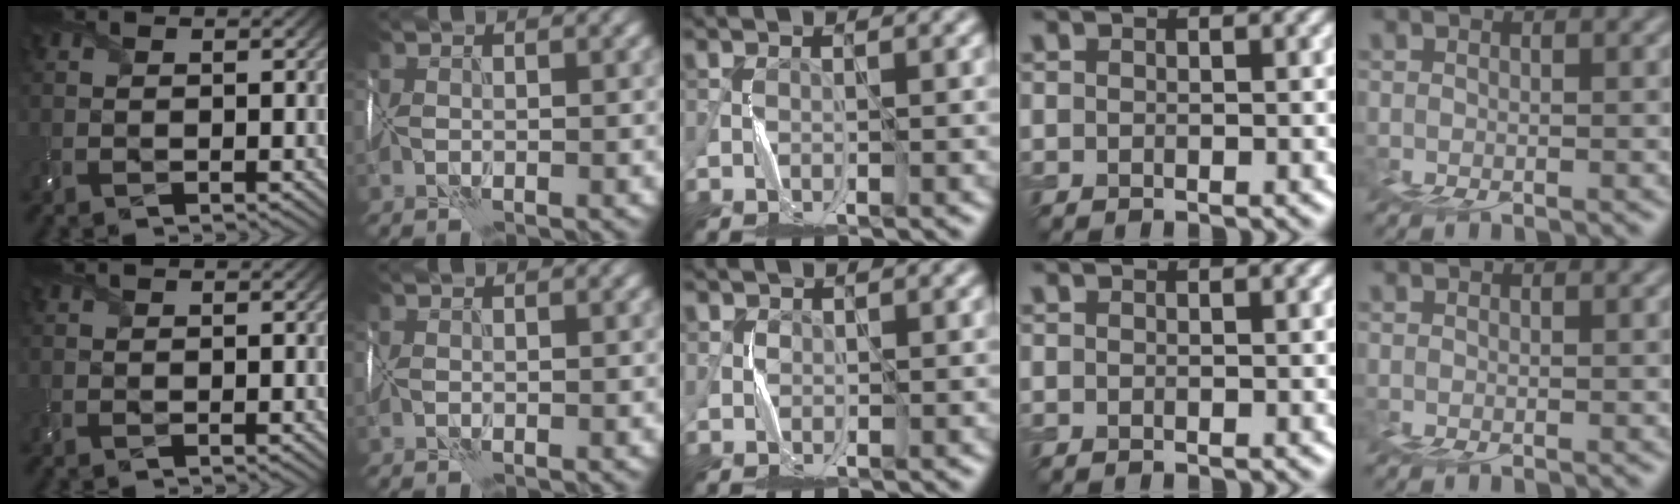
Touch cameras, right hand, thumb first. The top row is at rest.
{"thumb": {"total": 0.6, "force": [0.4, 0.0, 0.4], "torque": [-0.008, 0.002, 0.007]}, "middle": {"total": 1.4, "force": [0.5, -0.5, -1.2], "torque": [0.029, -0.002, 0.012]}}